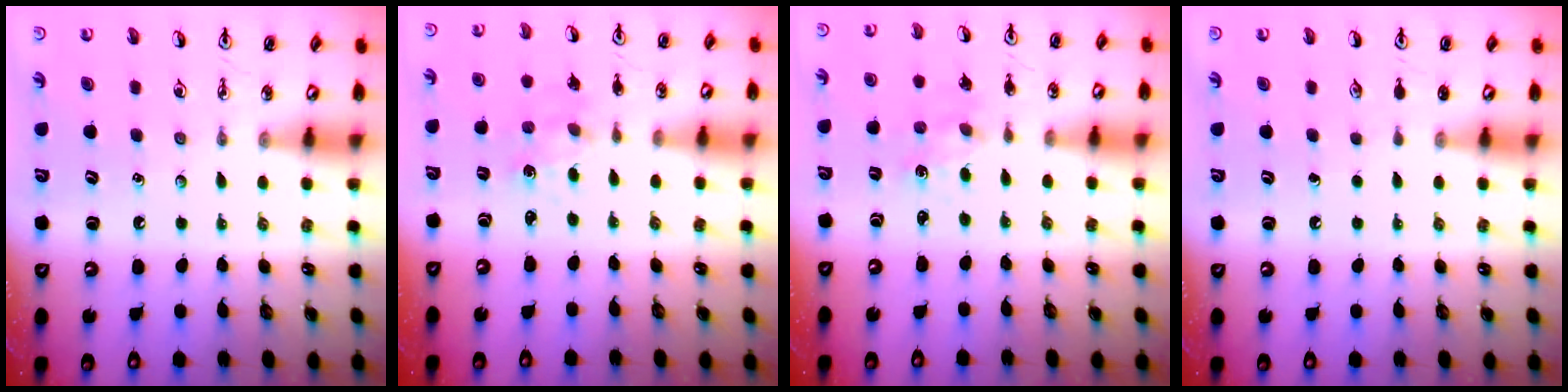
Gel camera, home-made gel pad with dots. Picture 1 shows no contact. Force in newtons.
{"total": 3.0, "press": 3.0, "slide": 0.3}
{"total": 1.9, "press": 1.9, "slide": 0.3}
{"total": 0.0}